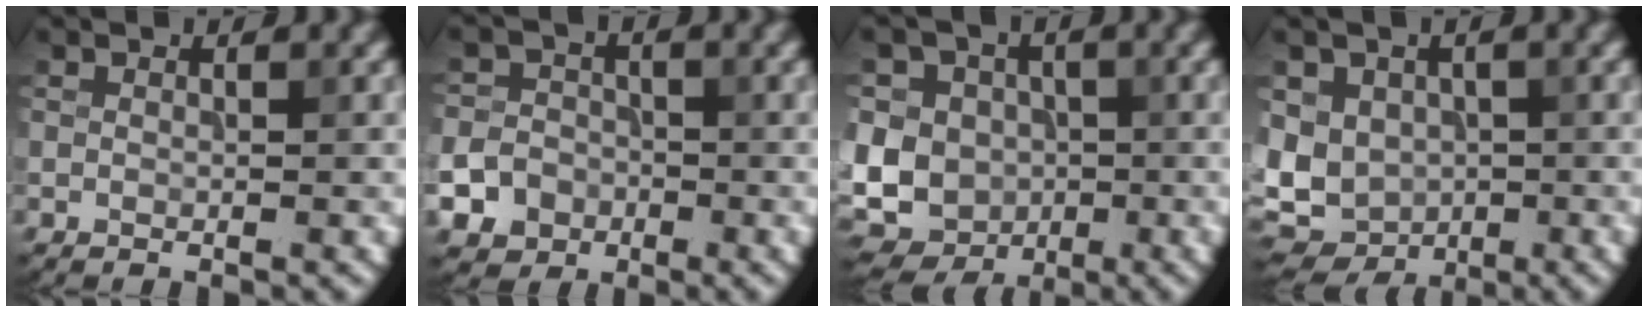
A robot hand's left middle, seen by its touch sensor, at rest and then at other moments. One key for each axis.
{"total": 6.9, "fx": -3.6, "fy": 5.7, "fz": 1.6, "tx": -0.026, "ty": -0.019, "tz": -0.077}
{"total": 12.3, "fx": -1.0, "fy": 11.3, "fz": 4.9, "tx": -0.112, "ty": 0.020, "tz": -0.044}
{"total": 7.2, "fx": -0.3, "fy": 5.9, "fz": 4.1, "tx": -0.066, "ty": -0.005, "tz": -0.001}